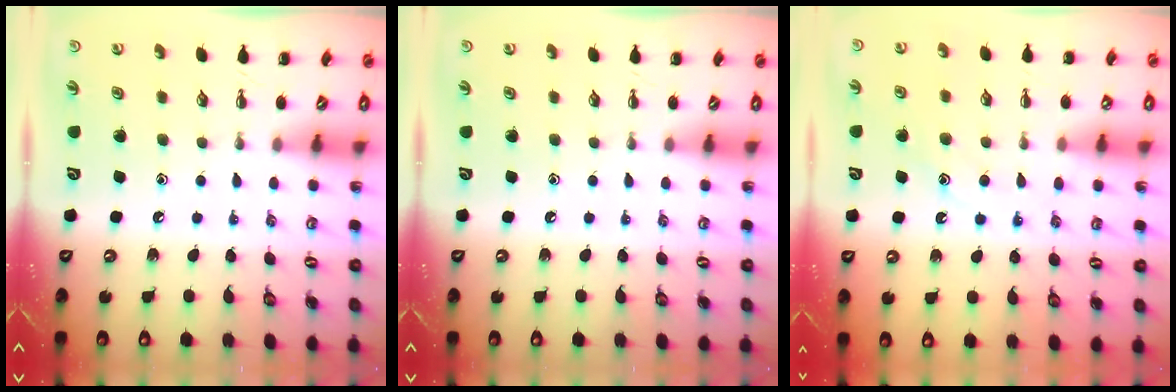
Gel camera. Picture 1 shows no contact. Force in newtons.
{"total": 0.0}
{"total": 11.8, "press": 11.8, "slide": 1.0}